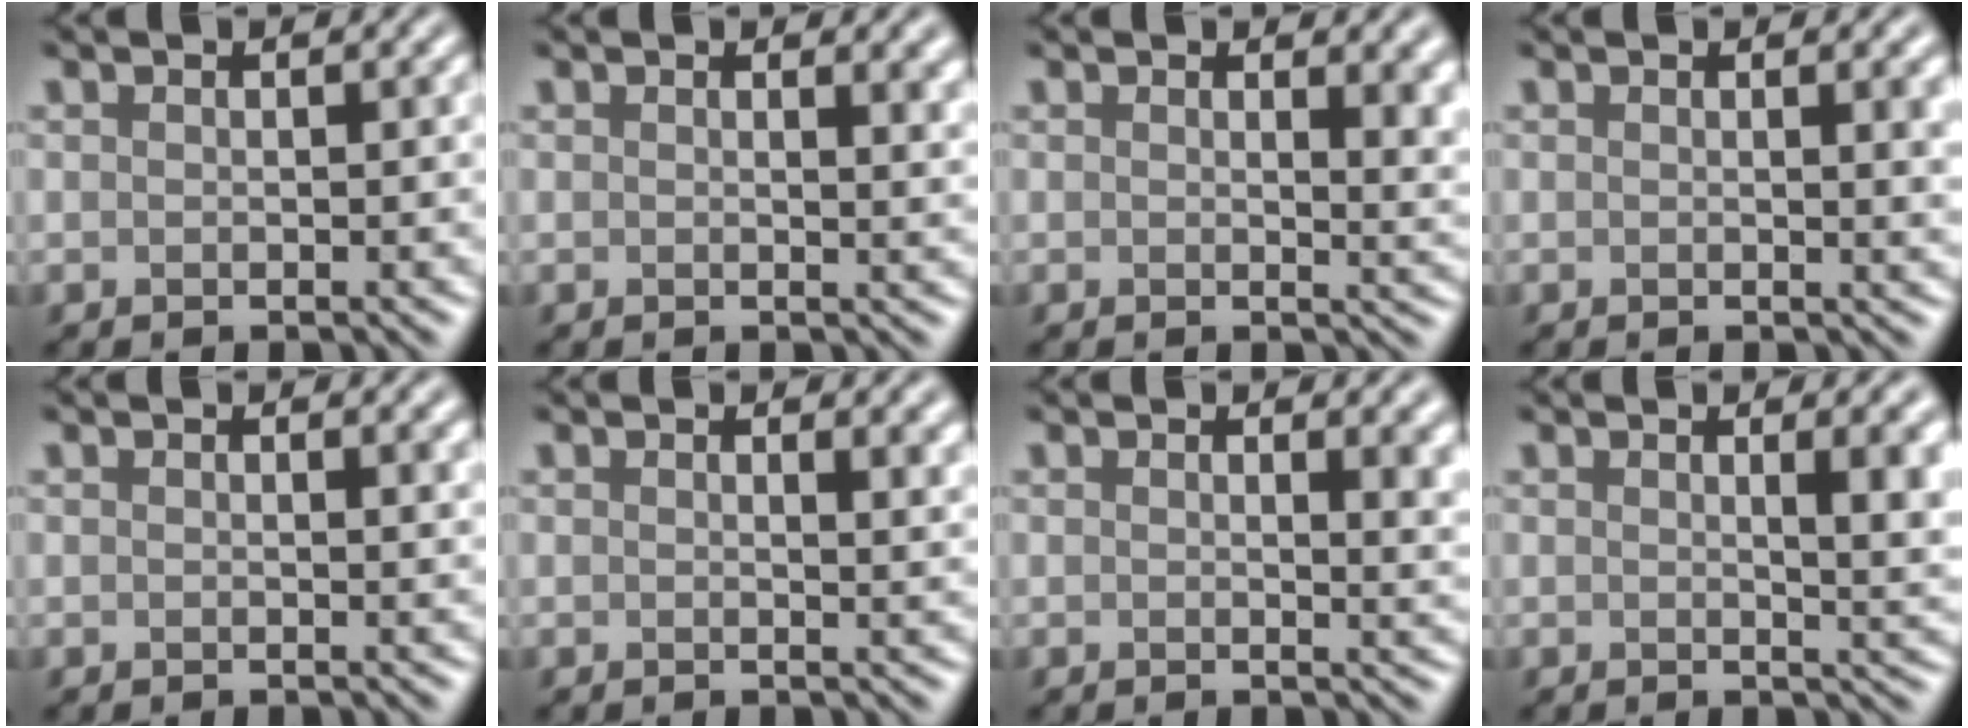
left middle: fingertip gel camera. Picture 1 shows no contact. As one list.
[{"total": 1.9, "force": [1.1, 0.7, 1.3], "torque": [-0.013, -0.001, 0.017]}, {"total": 3.9, "force": [1.5, 1.9, 3.0], "torque": [-0.023, -0.005, 0.023]}, {"total": 1.9, "force": [0.6, 0.5, 1.7], "torque": [-0.016, -0.001, 0.008]}, {"total": 0.6, "force": [0.4, 0.0, 0.4], "torque": [-0.005, -0.001, 0.008]}, {"total": 1.6, "force": [1.0, 0.6, 1.2], "torque": [-0.011, -0.002, 0.016]}, {"total": 3.1, "force": [1.2, 1.3, 2.5], "torque": [-0.019, 0.000, 0.015]}, {"total": 4.0, "force": [1.0, 1.2, 3.7], "torque": [-0.038, -0.001, 0.014]}]